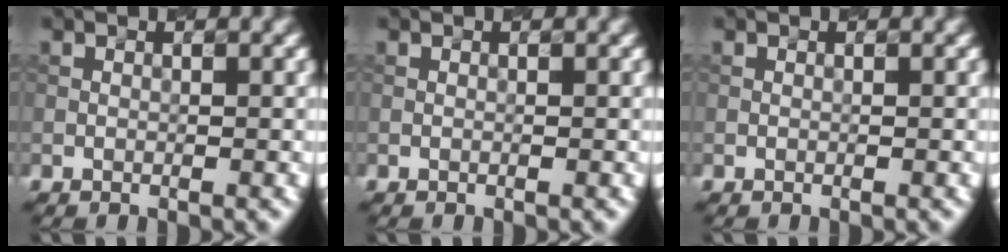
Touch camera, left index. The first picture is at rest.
{"total": 0.0}
{"total": 0.0}